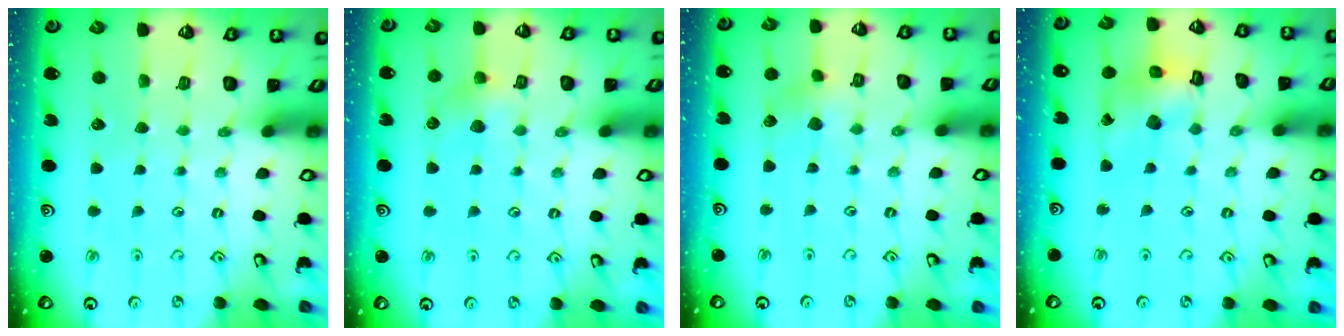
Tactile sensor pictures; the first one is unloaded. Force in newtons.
{"total": 6.2, "press": 6.2, "slide": 0.6}
{"total": 4.7, "press": 4.6, "slide": 0.4}
{"total": 12.2, "press": 12.1, "slide": 1.5}